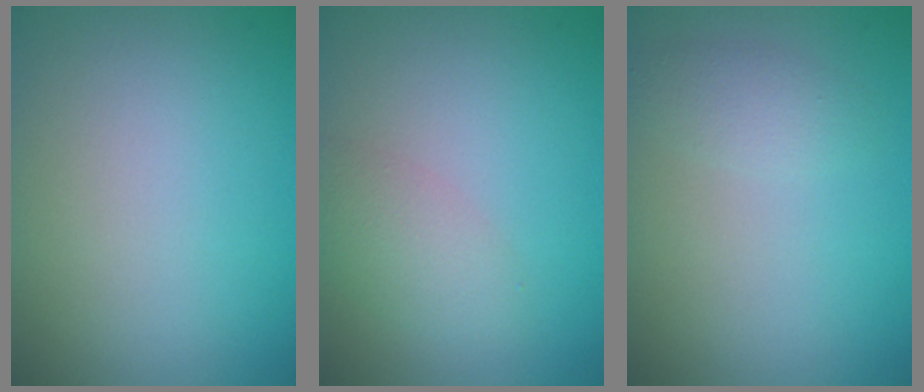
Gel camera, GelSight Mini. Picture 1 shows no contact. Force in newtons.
{"total": 2.4, "press": 2.4, "slide": 0.1}
{"total": 1.5, "press": 1.5, "slide": 0.1}